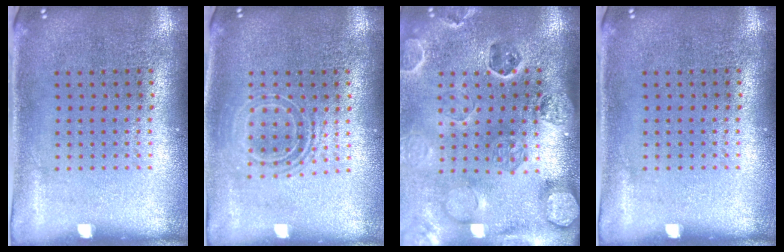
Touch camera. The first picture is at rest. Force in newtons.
{"total": 1.7, "press": 1.3, "slide": 1.0}
{"total": 2.7, "press": 2.7, "slide": 0.3}
{"total": 0.0}